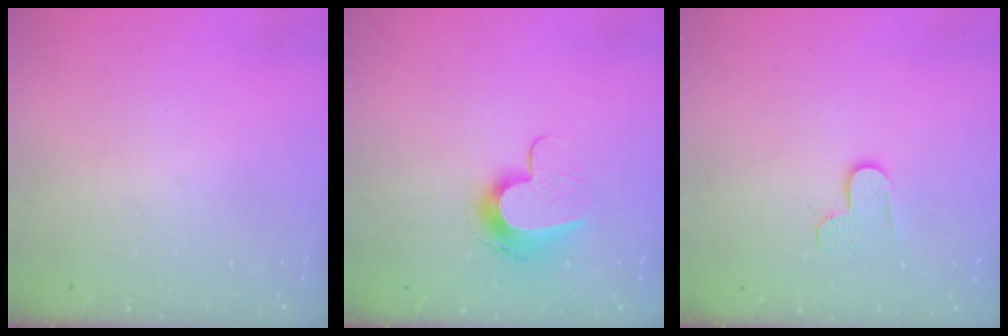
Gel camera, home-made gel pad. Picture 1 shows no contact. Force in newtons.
{"total": 10.0, "press": 10.0, "slide": 0.3}
{"total": 6.6, "press": 6.6, "slide": 0.5}